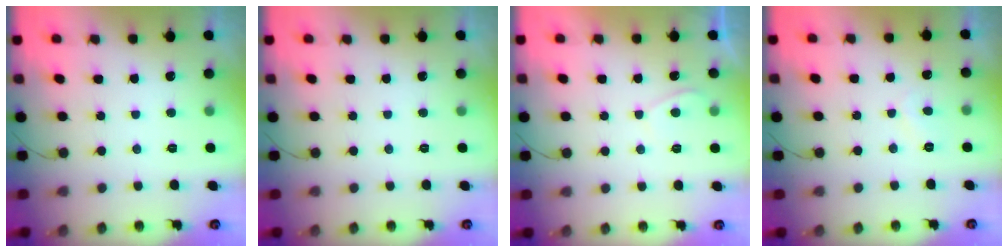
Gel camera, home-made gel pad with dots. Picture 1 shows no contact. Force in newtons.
{"total": 0.0}
{"total": 0.7, "press": 0.5, "slide": 0.4}
{"total": 2.1, "press": 2.1, "slide": 0.3}